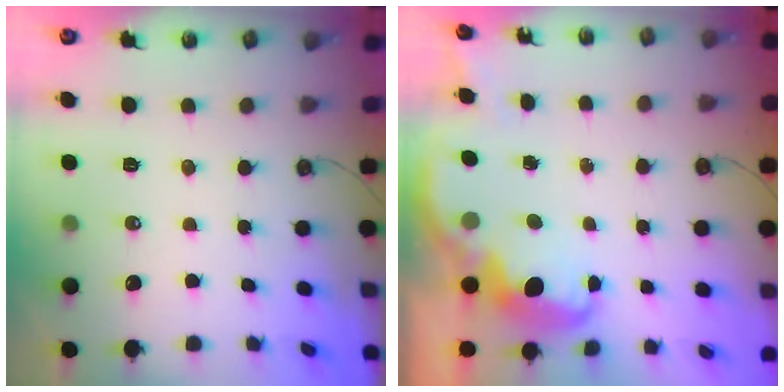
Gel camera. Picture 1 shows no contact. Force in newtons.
{"total": 3.4, "press": 3.3, "slide": 0.7}